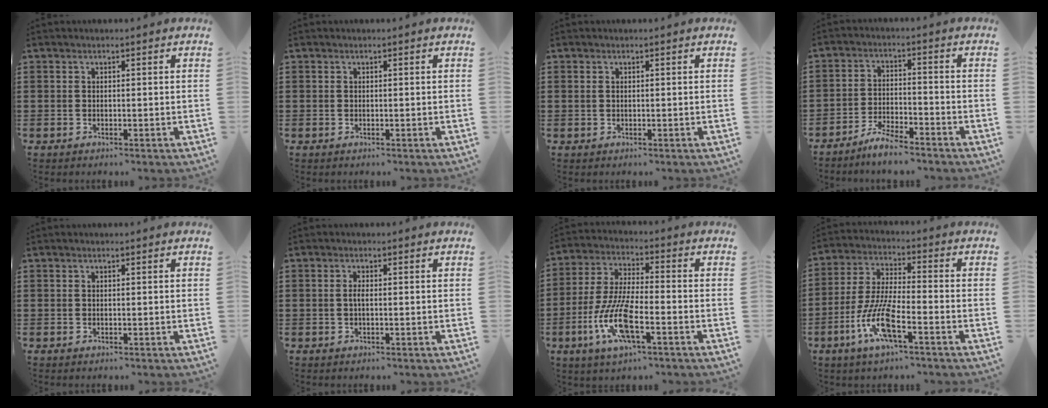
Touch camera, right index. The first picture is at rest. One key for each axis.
{"total": 0.0}
{"total": 0.6, "fx": 0.2, "fy": 0.4, "fz": 0.4, "tx": -0.009, "ty": 0.002, "tz": 0.004}
{"total": 4.6, "fx": -4.3, "fy": 0.2, "fz": 1.4, "tx": -0.033, "ty": 0.003, "tz": -0.087}
{"total": 0.0}
{"total": 1.3, "fx": -0.4, "fy": 0.2, "fz": 1.2, "tx": -0.031, "ty": -0.004, "tz": -0.009}
{"total": 10.3, "fx": -4.3, "fy": 2.7, "fz": 8.9, "tx": -0.210, "ty": -0.016, "tz": -0.086}
{"total": 9.4, "fx": -4.6, "fy": 1.9, "fz": 8.0, "tx": -0.188, "ty": -0.015, "tz": -0.091}